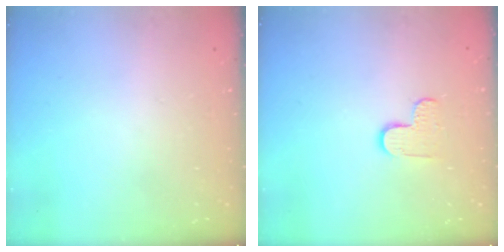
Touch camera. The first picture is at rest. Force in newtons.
{"total": 5.7, "press": 5.7, "slide": 0.4}